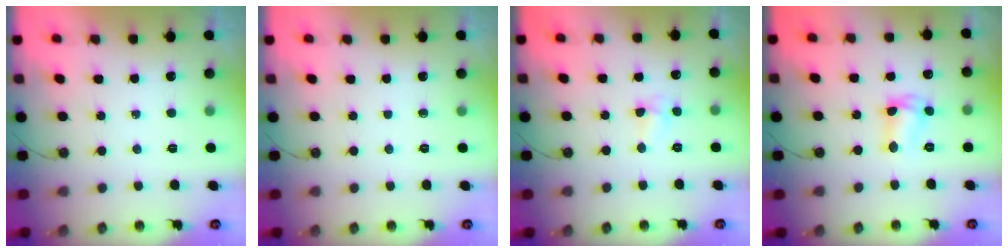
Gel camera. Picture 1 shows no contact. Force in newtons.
{"total": 0.0}
{"total": 5.0, "press": 5.0, "slide": 0.6}
{"total": 5.9, "press": 5.9, "slide": 0.4}